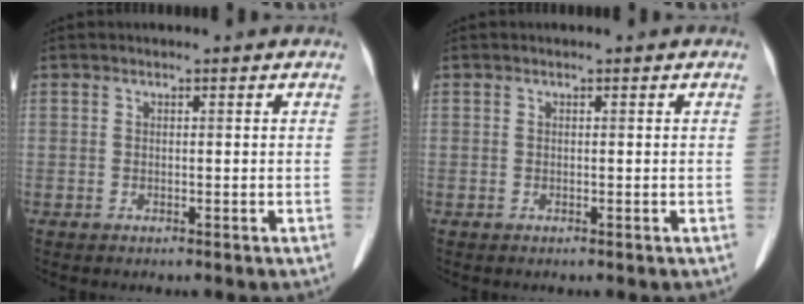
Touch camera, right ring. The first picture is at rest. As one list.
[{"total": 0.0}]